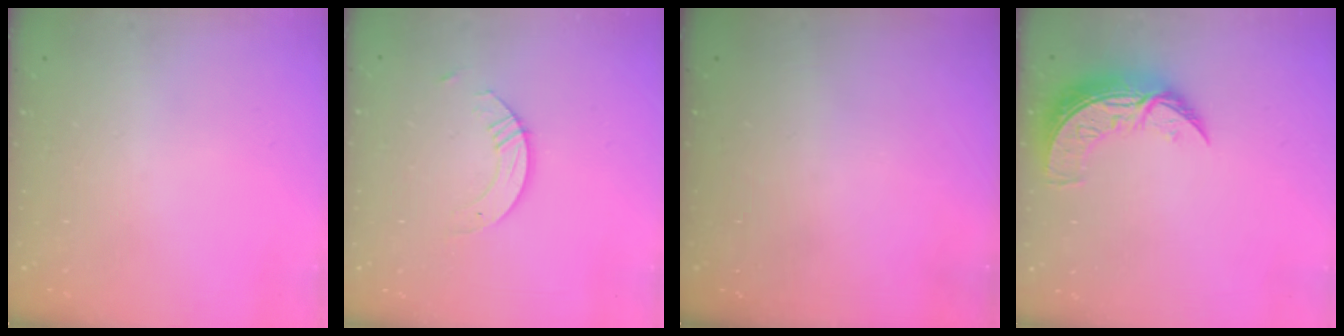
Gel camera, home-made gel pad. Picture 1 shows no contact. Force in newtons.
{"total": 4.3, "press": 4.2, "slide": 0.3}
{"total": 0.0}
{"total": 9.7, "press": 9.7, "slide": 0.8}